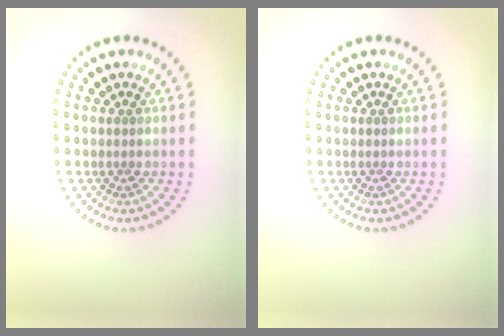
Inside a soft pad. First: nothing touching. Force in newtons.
{"total": 0.0}